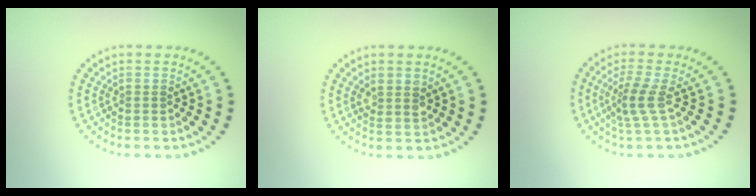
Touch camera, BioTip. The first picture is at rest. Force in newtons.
{"total": 1.7, "press": 1.5, "slide": 0.8}
{"total": 2.3, "press": 1.8, "slide": 1.5}